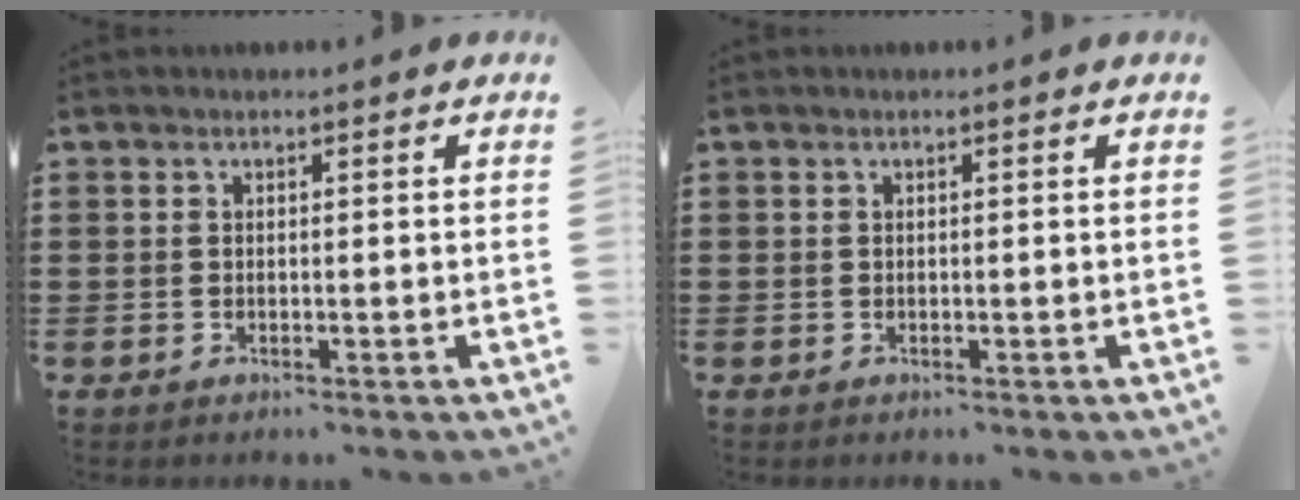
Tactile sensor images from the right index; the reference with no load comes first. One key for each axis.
{"total": 0.0}